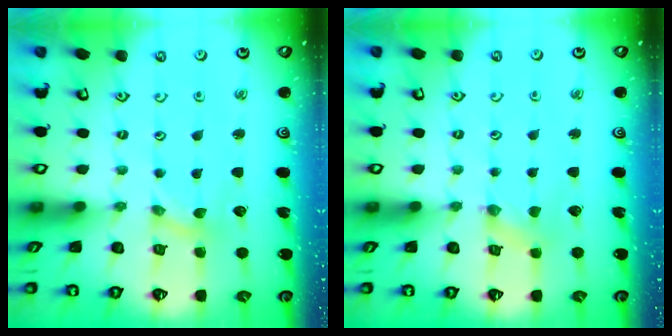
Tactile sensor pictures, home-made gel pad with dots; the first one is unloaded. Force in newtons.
{"total": 0.0}